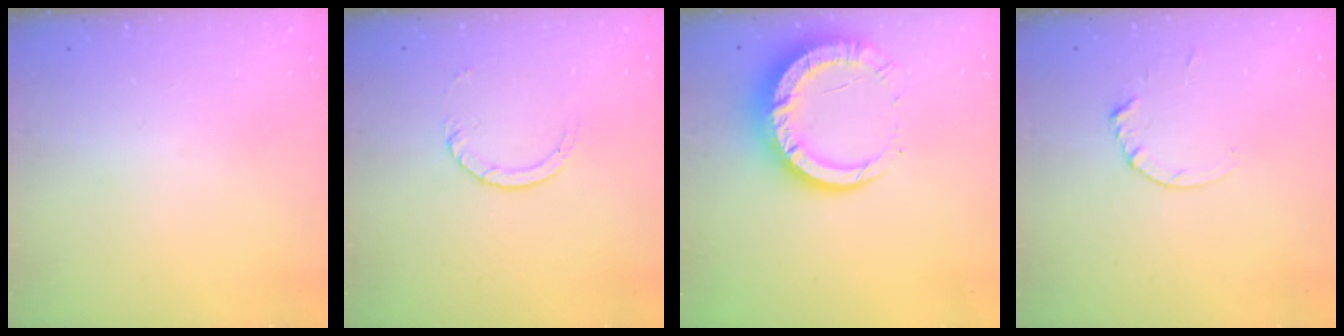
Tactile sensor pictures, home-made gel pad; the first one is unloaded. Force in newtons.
{"total": 3.0, "press": 2.9, "slide": 0.4}
{"total": 14.0, "press": 13.9, "slide": 1.4}
{"total": 1.8, "press": 1.7, "slide": 0.2}